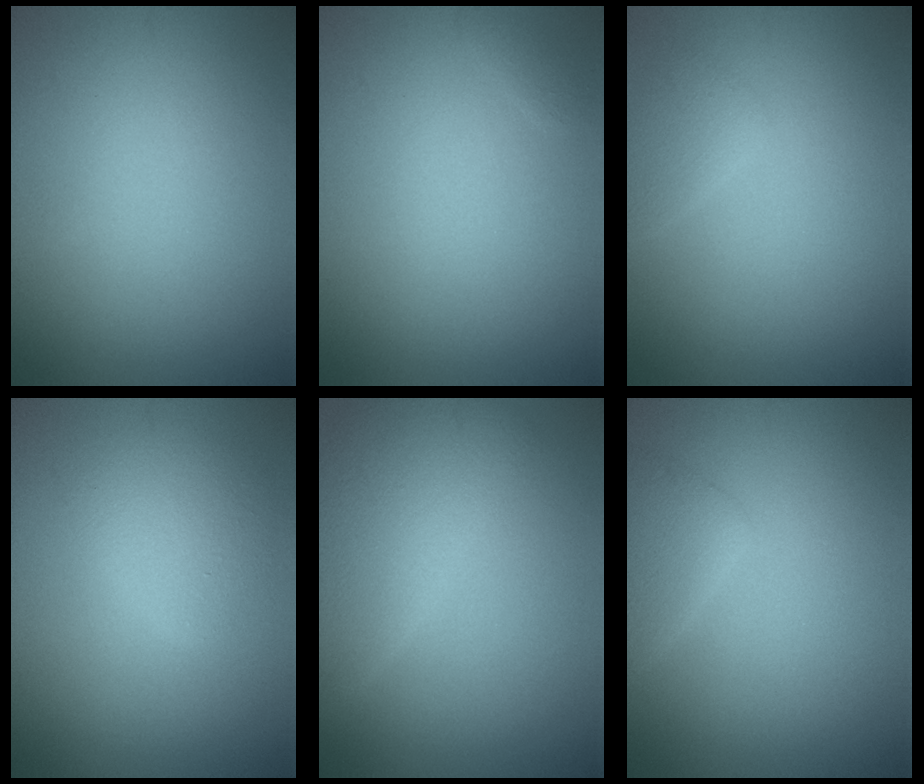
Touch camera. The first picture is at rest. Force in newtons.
{"total": 0.6, "press": 0.5, "slide": 0.1}
{"total": 1.4, "press": 1.4, "slide": 0.1}
{"total": 2.5, "press": 2.5, "slide": 0.1}
{"total": 5.2, "press": 5.2, "slide": 0.1}
{"total": 2.3, "press": 2.3, "slide": 0.2}